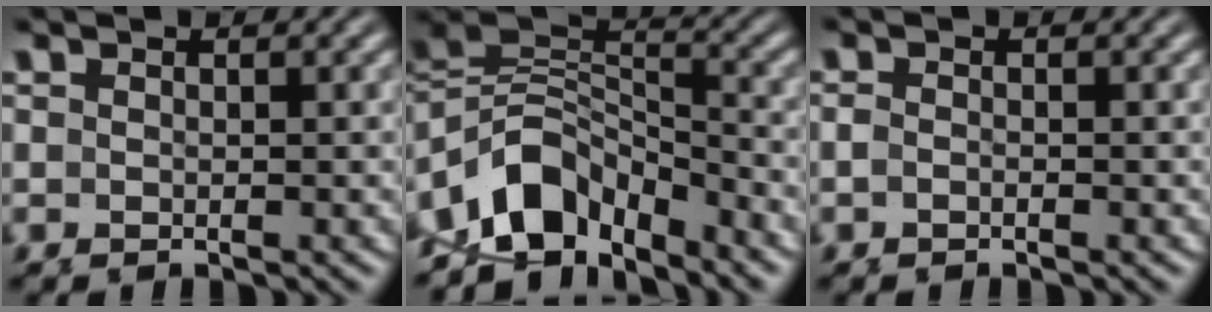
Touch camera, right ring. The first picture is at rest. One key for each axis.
{"total": 6.2, "fx": -1.4, "fy": 4.5, "fz": 4.0, "tx": -0.079, "ty": -0.026, "tz": -0.015}
{"total": 0.5, "fx": -0.2, "fy": 0.1, "fz": 0.5, "tx": -0.006, "ty": 0.007, "tz": -0.007}